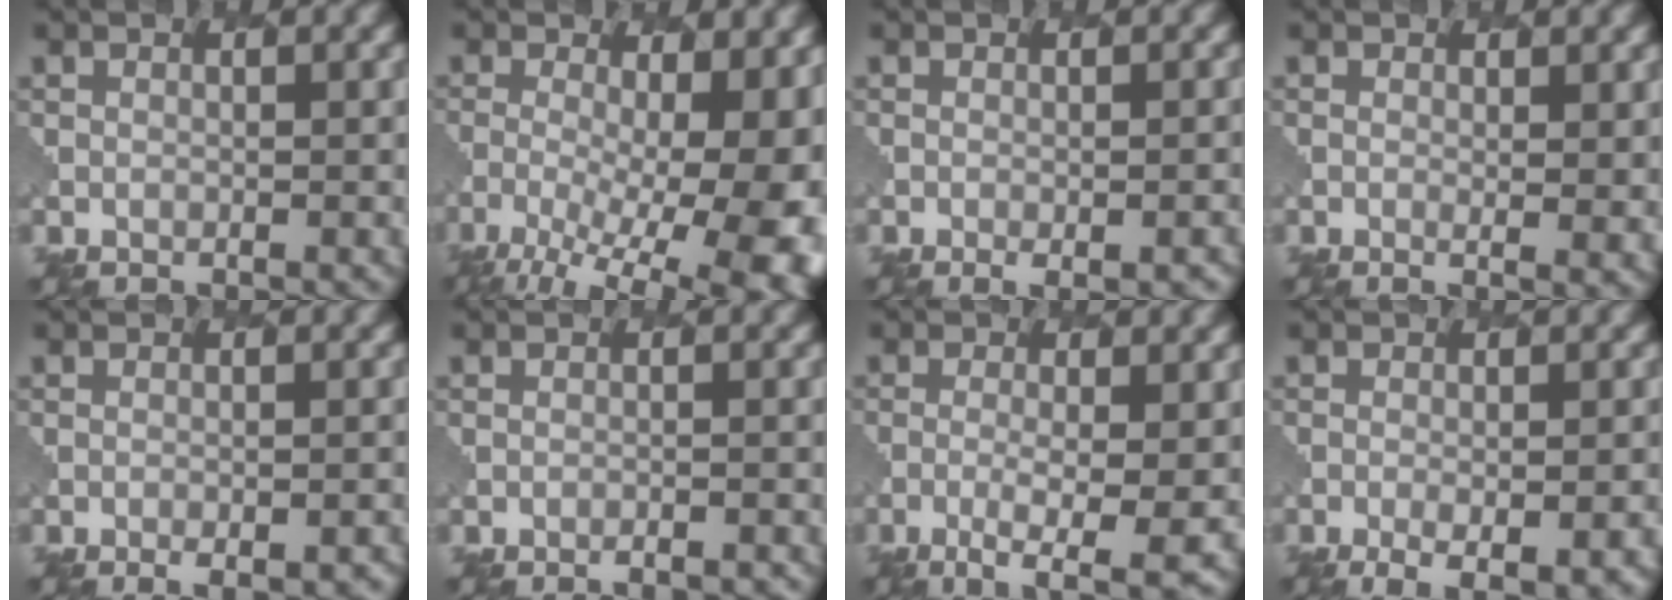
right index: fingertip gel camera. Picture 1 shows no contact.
{"total": 14.9, "force": [-3.1, 6.6, 13.0], "torque": [-0.186, -0.026, -0.029]}
{"total": 2.9, "force": [-1.2, 1.0, 2.4], "torque": [-0.021, -0.001, -0.004]}
{"total": 2.3, "force": [0.4, 0.6, 2.2], "torque": [-0.031, -0.009, 0.010]}
{"total": 3.5, "force": [-1.9, 1.3, 2.6], "torque": [-0.025, 0.009, -0.013]}
{"total": 2.0, "force": [-1.6, 0.7, 1.0], "torque": [-0.003, 0.013, -0.022]}
{"total": 4.5, "force": [-1.7, 0.9, 4.1], "torque": [-0.074, -0.007, -0.030]}
{"total": 5.7, "force": [-2.4, 2.0, 4.7], "torque": [-0.064, -0.010, -0.021]}